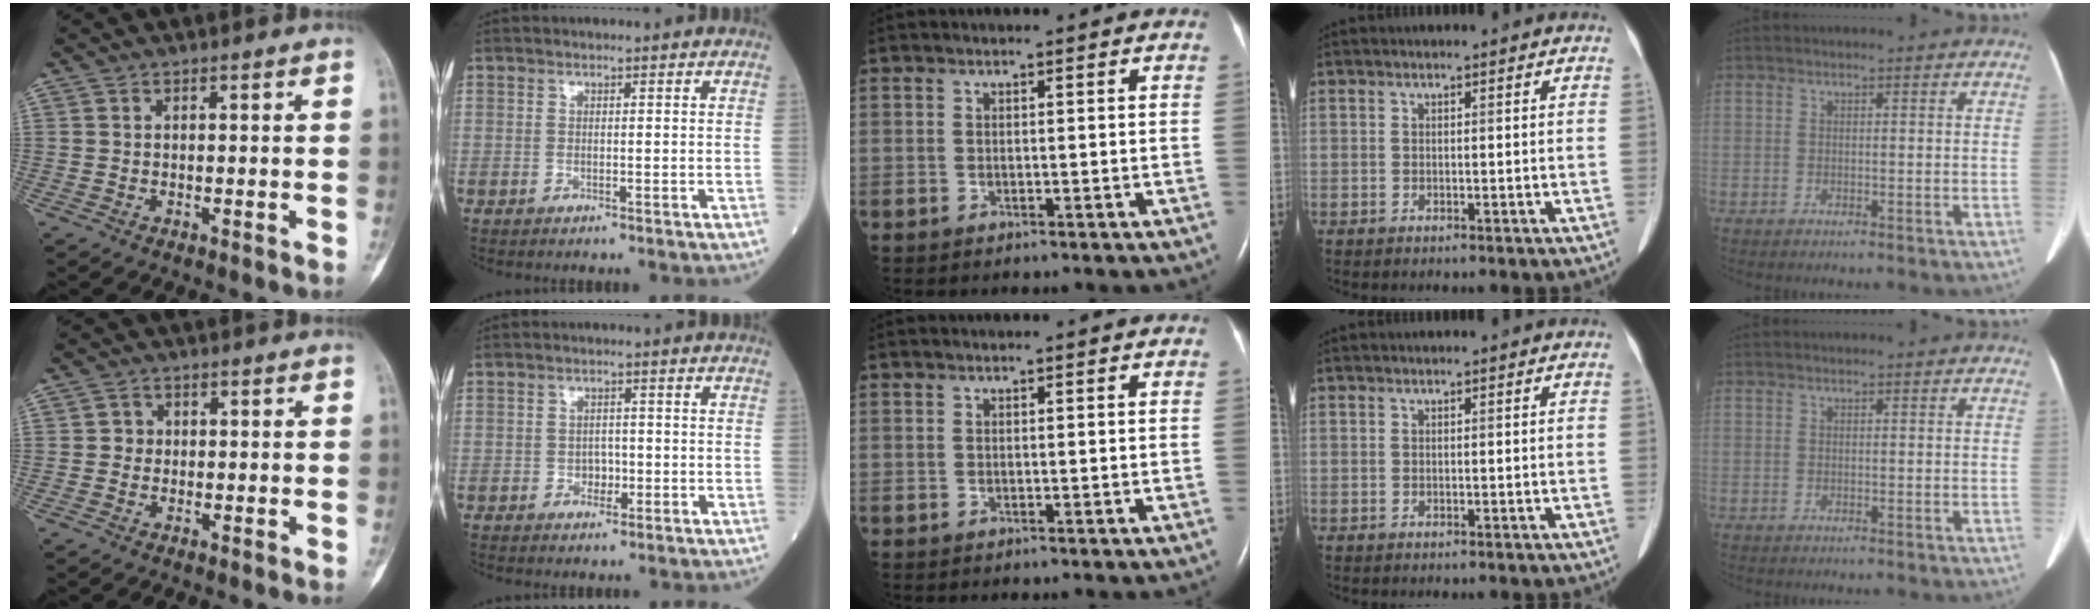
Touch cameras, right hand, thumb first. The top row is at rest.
{"thumb": {"total": 1.9, "force": [0.0, 1.9, 0.5], "torque": [0.005, 0.007, -0.006]}, "index": {"total": 2.1, "force": [-0.7, 1.6, 1.2], "torque": [-0.013, 0.006, -0.009]}}